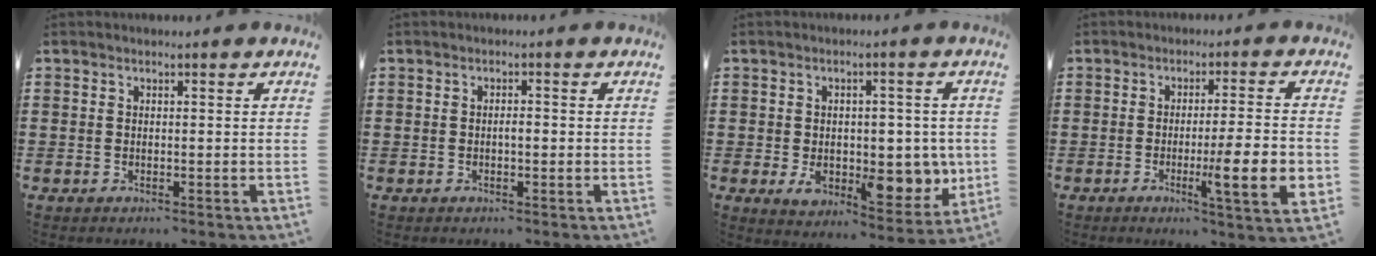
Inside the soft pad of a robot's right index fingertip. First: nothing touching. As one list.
[{"total": 1.3, "force": [-0.3, 0.4, 1.2], "torque": [-0.024, -0.001, -0.005]}, {"total": 9.2, "force": [-1.2, 5.9, 7.0], "torque": [-0.083, 0.000, -0.013]}, {"total": 9.5, "force": [-2.1, 1.2, 9.2], "torque": [-0.140, -0.008, -0.032]}]